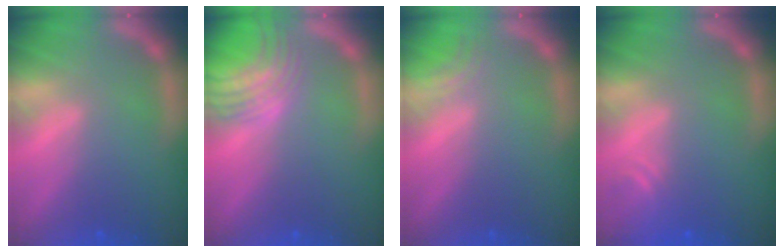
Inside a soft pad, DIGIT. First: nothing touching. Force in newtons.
{"total": 7.0}
{"total": 1.5}
{"total": 2.4}